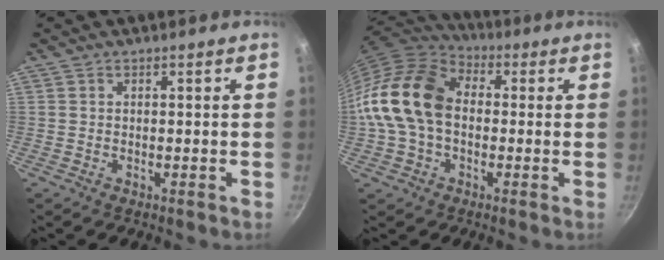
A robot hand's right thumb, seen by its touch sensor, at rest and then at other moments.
{"total": 16.9, "force": [-0.2, 12.0, 11.9], "torque": [-0.208, 0.037, -0.020]}